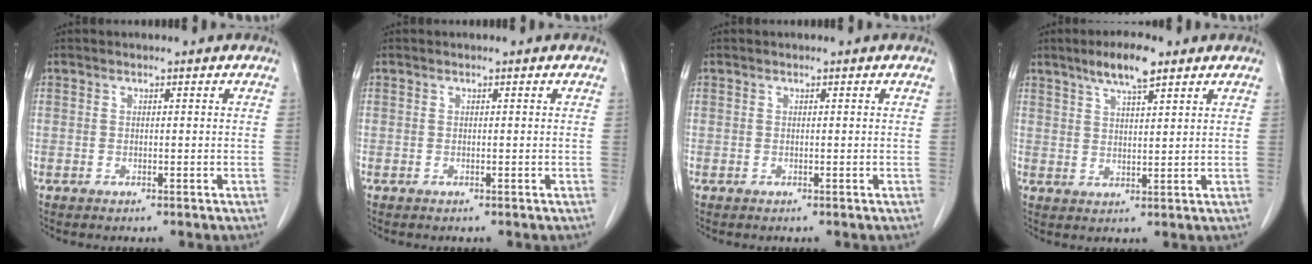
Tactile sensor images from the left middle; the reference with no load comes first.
{"total": 0.0}
{"total": 0.0}
{"total": 6.3, "force": [4.3, 1.1, 4.4], "torque": [-0.085, 0.005, 0.075]}